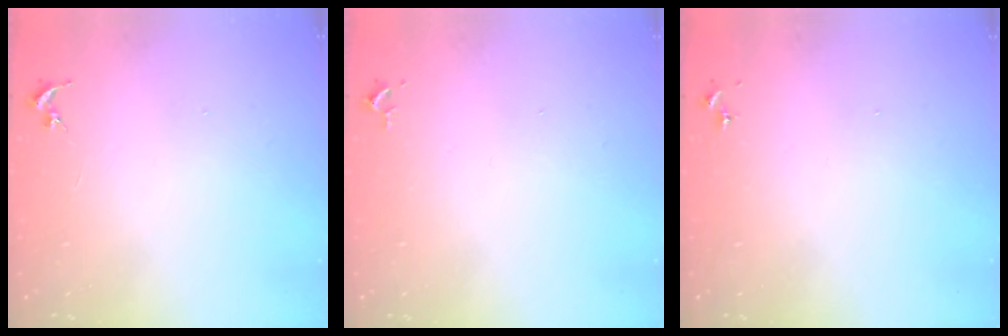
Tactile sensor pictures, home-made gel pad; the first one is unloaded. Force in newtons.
{"total": 2.6, "press": 2.6, "slide": 0.4}
{"total": 0.0}